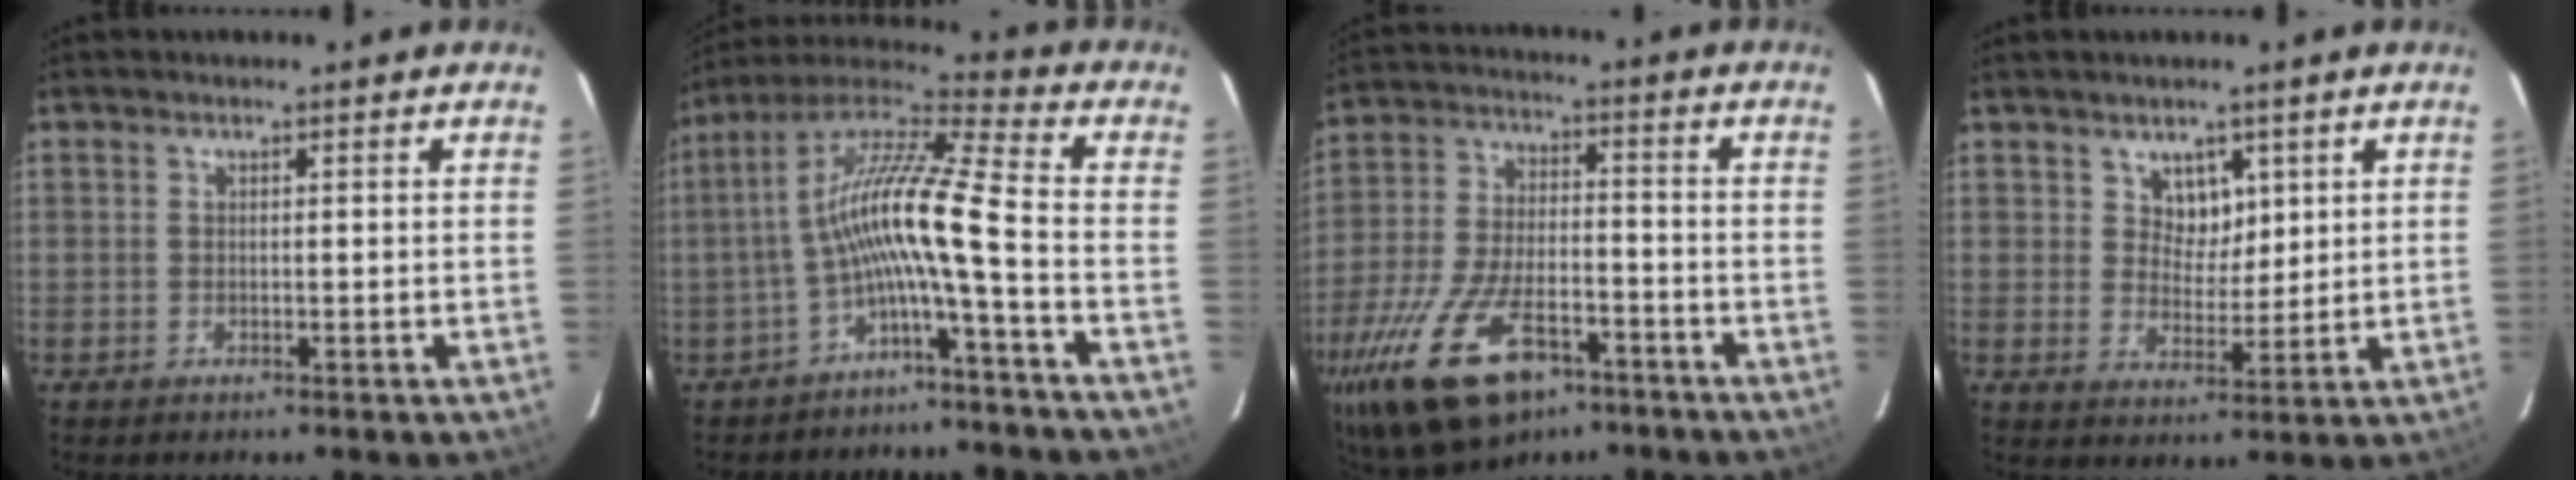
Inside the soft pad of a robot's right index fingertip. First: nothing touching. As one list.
[{"total": 12.4, "force": [-3.6, 0.1, 11.9], "torque": [-0.234, 0.017, -0.076]}, {"total": 21.8, "force": [-12.9, 10.3, 14.2], "torque": [-0.309, -0.038, -0.219]}, {"total": 4.7, "force": [2.5, 3.7, 1.6], "torque": [-0.020, -0.001, 0.046]}]